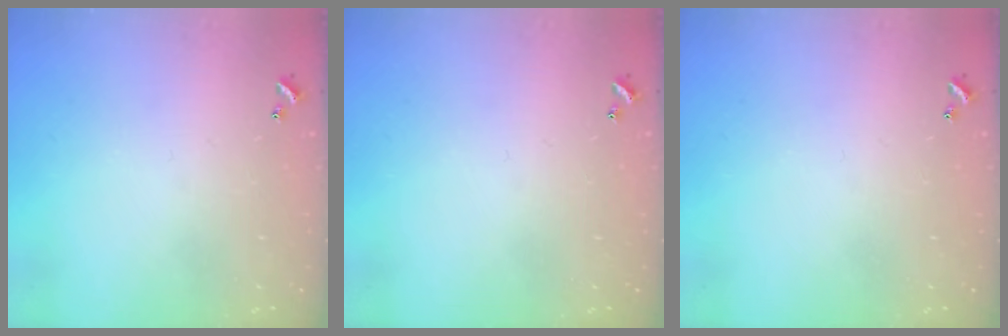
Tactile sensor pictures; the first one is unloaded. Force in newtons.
{"total": 0.0}
{"total": 0.0}